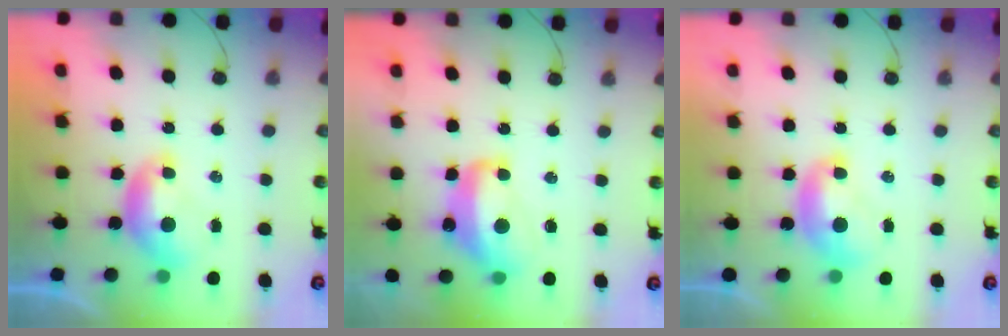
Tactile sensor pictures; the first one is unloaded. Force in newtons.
{"total": 7.6, "press": 7.4, "slide": 2.0}
{"total": 1.6, "press": 1.5, "slide": 0.1}